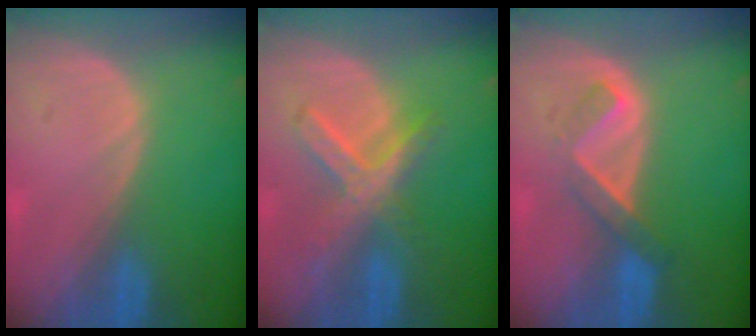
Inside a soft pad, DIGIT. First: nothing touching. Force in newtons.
{"total": 7.2, "press": 6.4, "slide": 3.5}
{"total": 5.1, "press": 4.3, "slide": 2.7}